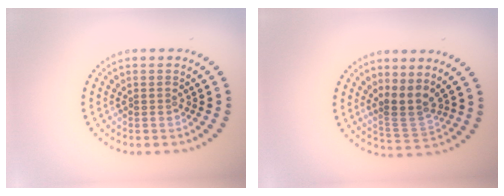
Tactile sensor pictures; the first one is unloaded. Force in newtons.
{"total": 2.8, "press": 2.1, "slide": 1.8}